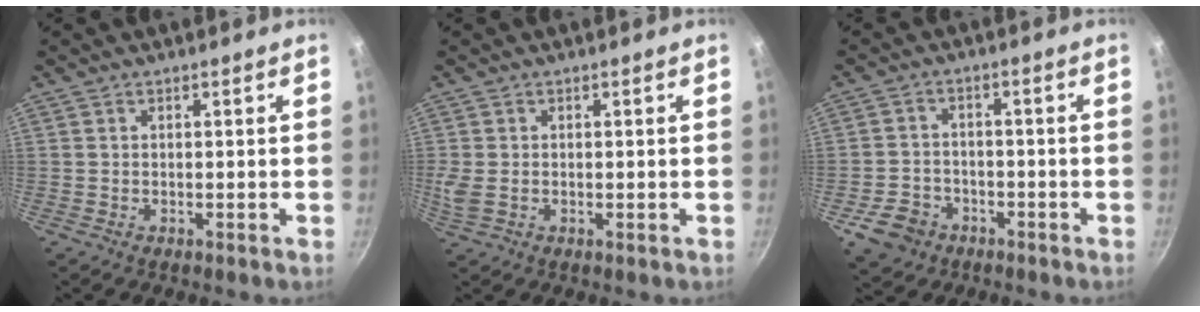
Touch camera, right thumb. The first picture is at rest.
{"total": 3.2, "force": [-0.1, 2.0, 2.4], "torque": [-0.052, -0.002, 0.000]}
{"total": 7.5, "force": [-3.8, 5.7, 2.9], "torque": [-0.044, 0.030, -0.060]}